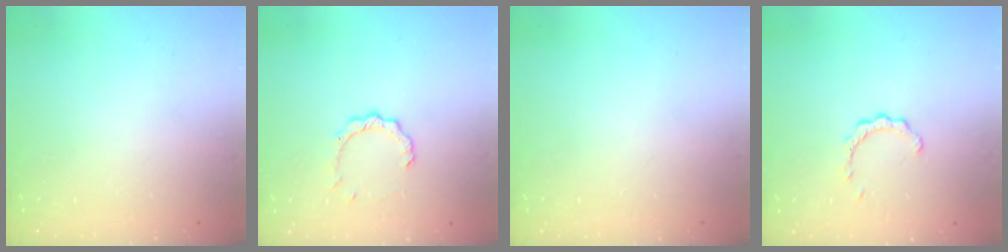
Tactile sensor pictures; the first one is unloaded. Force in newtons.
{"total": 4.1, "press": 4.1, "slide": 0.3}
{"total": 0.0}
{"total": 2.9, "press": 2.9, "slide": 0.3}